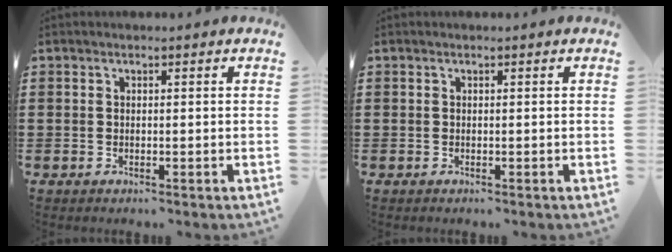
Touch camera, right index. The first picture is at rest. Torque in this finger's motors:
{"motor_torque": [0.19, -0.19, 0.00, 0.00]}